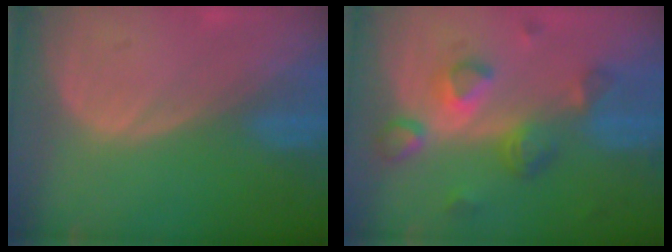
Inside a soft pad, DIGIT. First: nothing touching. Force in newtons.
{"total": 7.9, "press": 7.0, "slide": 3.6}